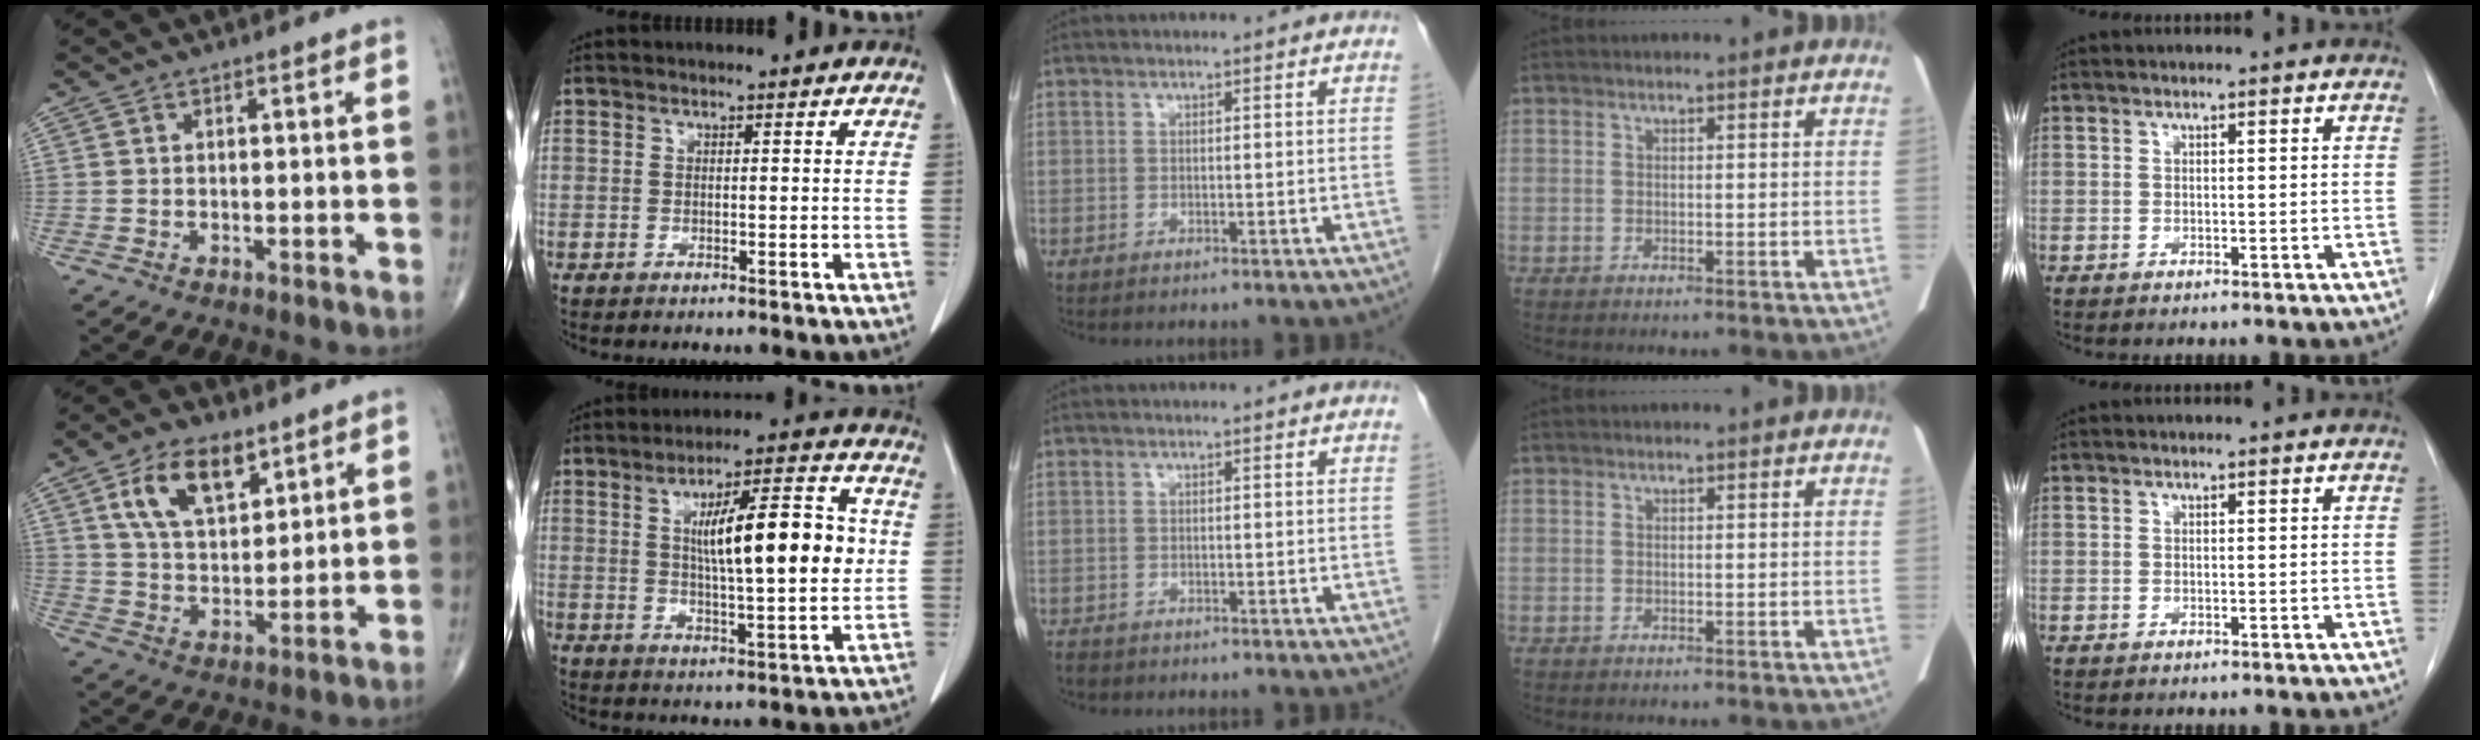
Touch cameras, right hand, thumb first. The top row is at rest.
{"thumb": {"total": 12.4, "force": [6.3, 6.6, 8.5], "torque": [-0.131, -0.024, 0.121]}, "index": {"total": 14.5, "force": [2.0, 2.7, 14.1], "torque": [-0.219, 0.018, 0.030]}, "middle": {"total": 1.6, "force": [-1.3, 0.8, 0.4], "torque": [-0.013, -0.002, -0.020]}}